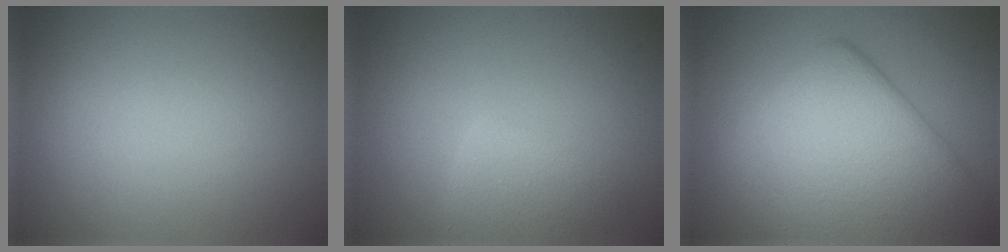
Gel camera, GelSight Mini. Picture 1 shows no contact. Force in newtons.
{"total": 2.4, "press": 2.4, "slide": 0.1}
{"total": 10.0, "press": 10.0, "slide": 0.4}